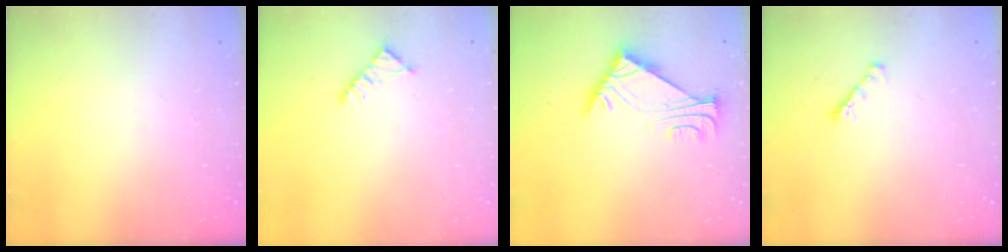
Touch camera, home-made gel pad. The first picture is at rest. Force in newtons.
{"total": 2.3, "press": 2.3, "slide": 0.4}
{"total": 6.6, "press": 6.5, "slide": 1.2}
{"total": 1.7, "press": 1.6, "slide": 0.5}